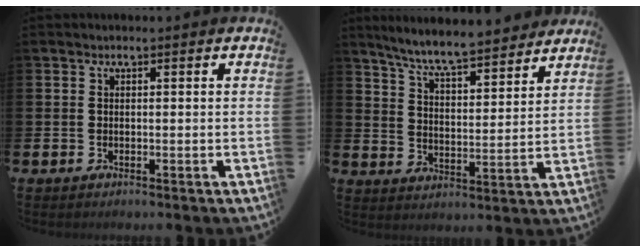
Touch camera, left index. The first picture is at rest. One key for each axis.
{"total": 7.4, "fx": 7.0, "fy": 0.4, "fz": 2.4, "tx": -0.070, "ty": -0.047, "tz": 0.121}